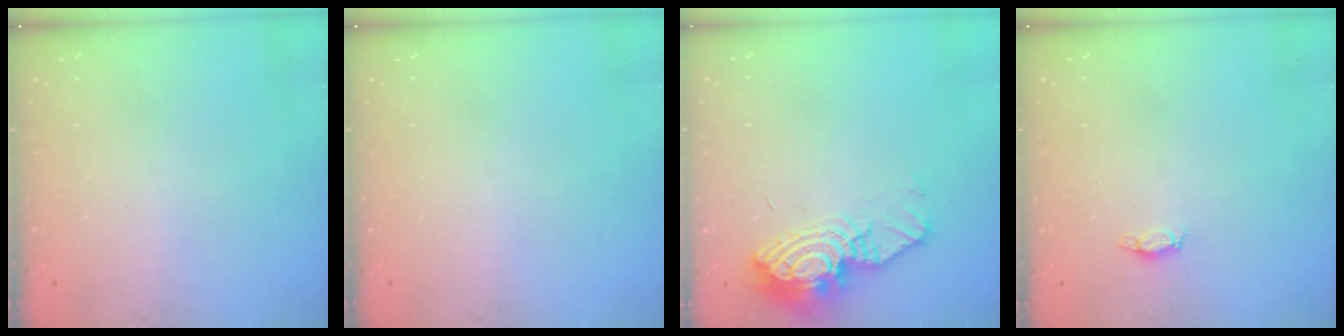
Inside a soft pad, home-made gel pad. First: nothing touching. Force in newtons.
{"total": 0.0}
{"total": 11.3, "press": 11.2, "slide": 1.0}
{"total": 2.8, "press": 2.8, "slide": 0.4}